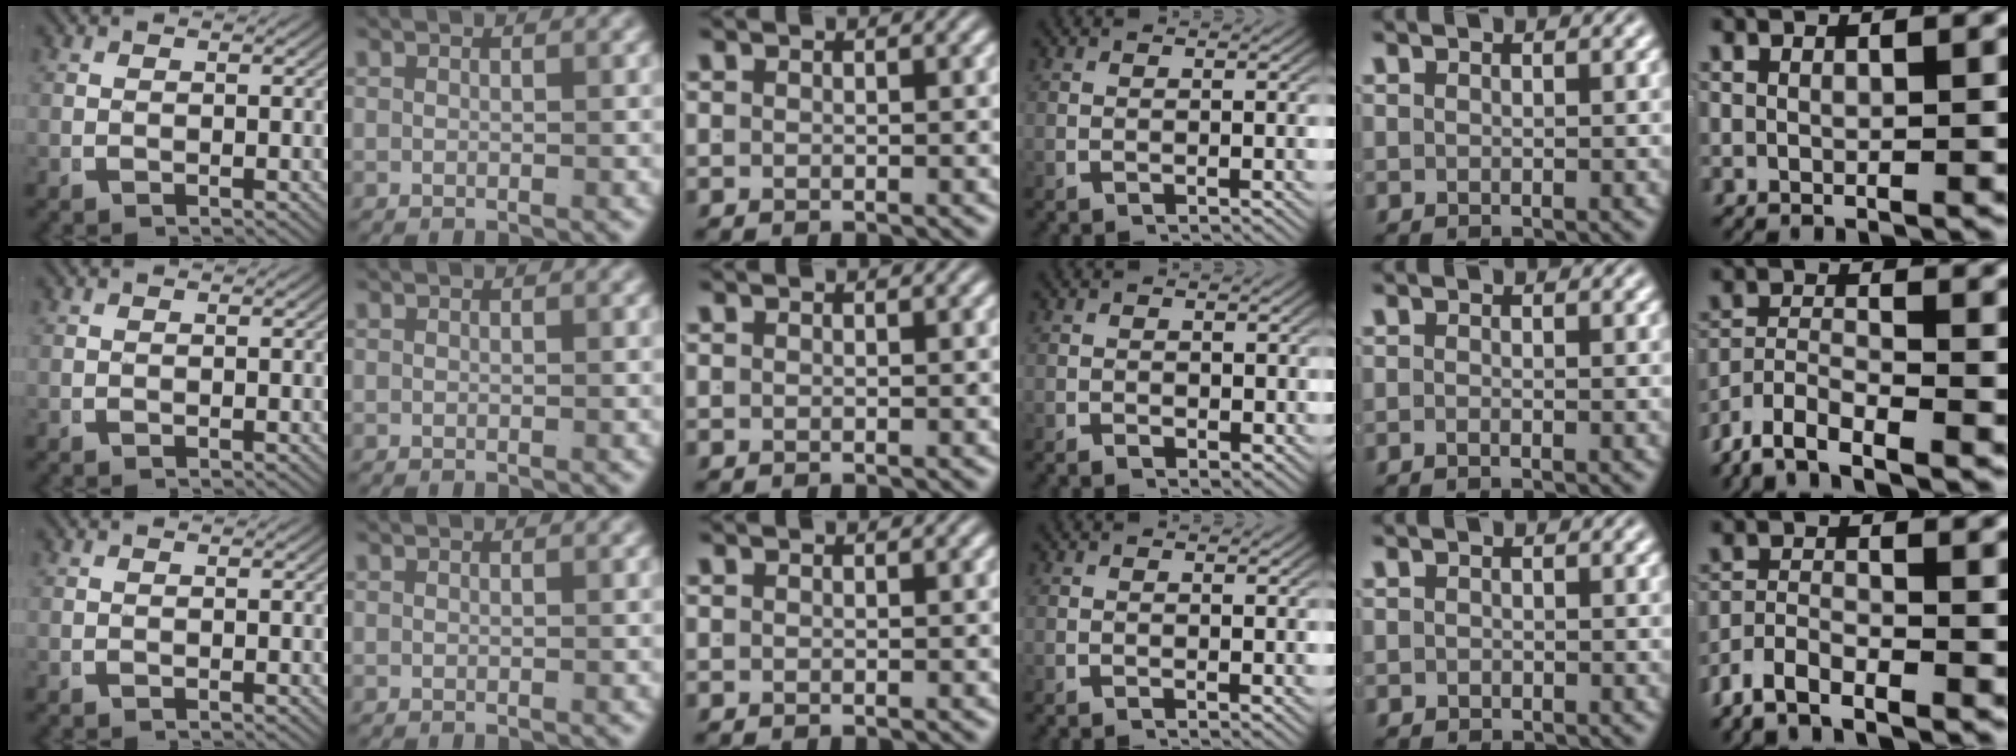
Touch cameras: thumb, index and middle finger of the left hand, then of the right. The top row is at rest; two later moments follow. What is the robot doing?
{"motion": "lift_and_place", "object": "shirt"}